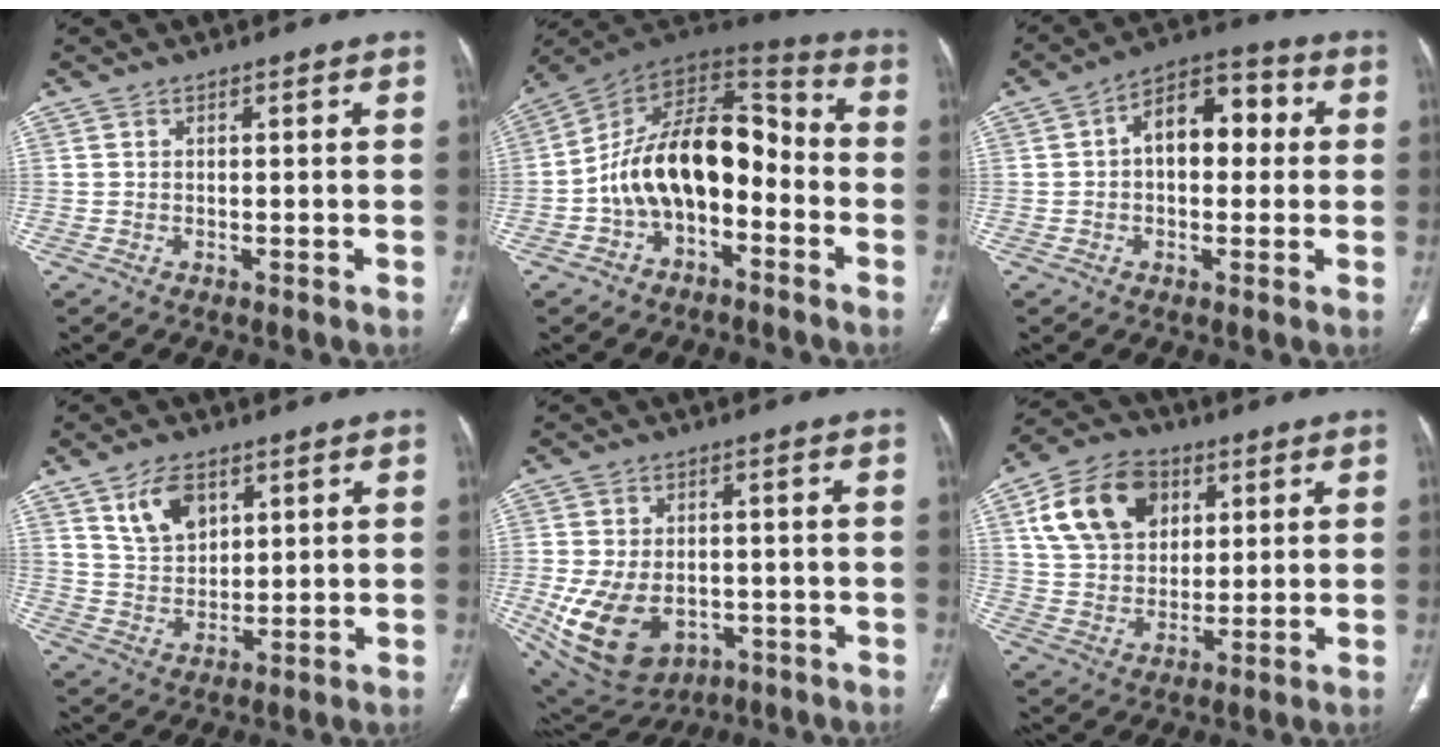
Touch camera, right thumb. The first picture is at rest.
{"total": 17.6, "force": [-4.0, 10.7, 13.4], "torque": [-0.197, 0.080, -0.073]}
{"total": 11.2, "force": [1.3, 6.9, 8.7], "torque": [-0.100, 0.033, 0.011]}
{"total": 8.3, "force": [4.4, 5.1, 4.9], "torque": [-0.070, -0.024, 0.090]}
{"total": 15.5, "force": [-4.1, 10.7, 10.4], "torque": [-0.194, 0.004, -0.038]}
{"total": 15.7, "force": [5.8, 11.3, 9.2], "torque": [-0.144, -0.003, 0.106]}